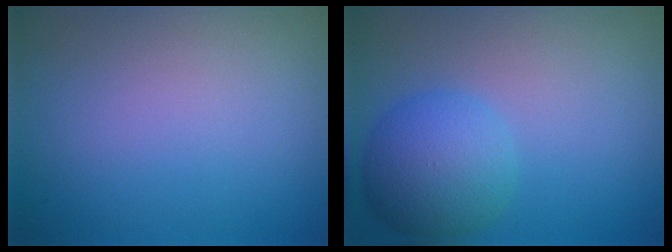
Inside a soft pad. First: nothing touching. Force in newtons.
{"total": 5.2, "press": 5.2, "slide": 0.2}